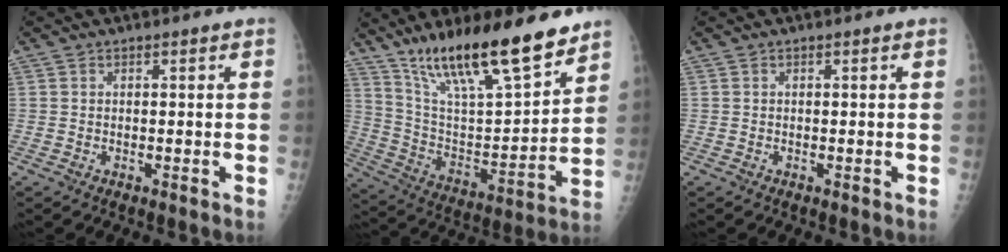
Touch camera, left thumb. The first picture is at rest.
{"total": 22.6, "force": [16.4, 5.1, 14.7], "torque": [-0.224, -0.073, 0.292]}
{"total": 0.0}